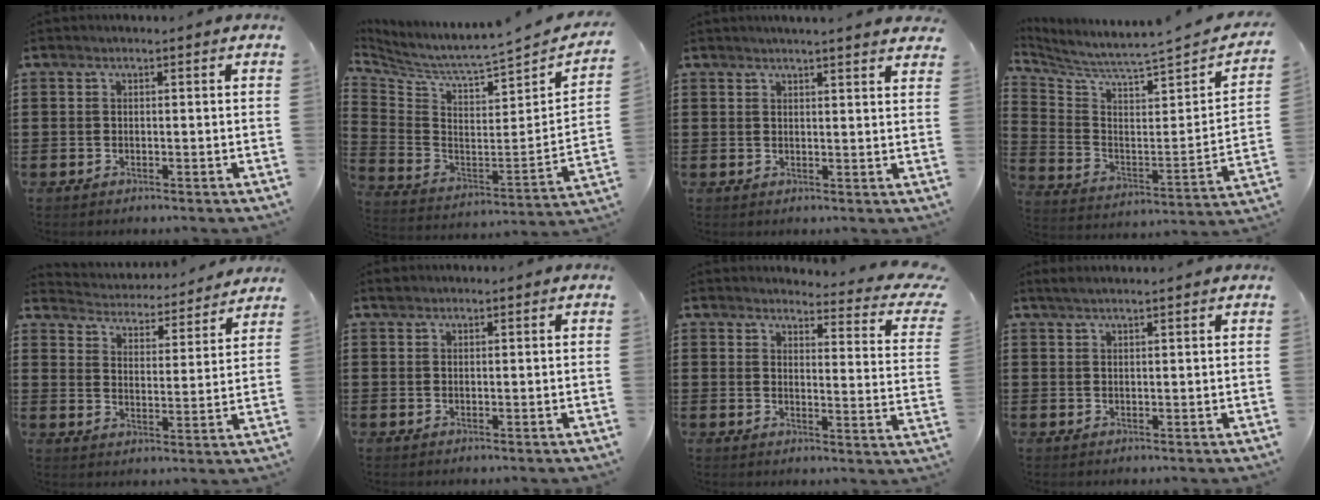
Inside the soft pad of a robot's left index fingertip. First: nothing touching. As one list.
[{"total": 4.0, "force": [3.7, -0.5, 1.5], "torque": [-0.054, -0.057, 0.053]}, {"total": 2.2, "force": [2.1, -0.2, 0.5], "torque": [-0.013, -0.004, 0.040]}, {"total": 4.2, "force": [3.9, -0.3, 1.6], "torque": [-0.056, -0.051, 0.056]}, {"total": 3.8, "force": [3.8, 0.0, -0.2], "torque": [-0.021, -0.034, 0.060]}, {"total": 0.6, "force": [0.5, 0.4, 0.1], "torque": [-0.005, 0.002, 0.011]}, {"total": 4.0, "force": [3.6, 0.4, 1.8], "torque": [-0.036, -0.027, 0.057]}, {"total": 1.7, "force": [1.4, 0.1, 0.8], "torque": [-0.018, 0.001, 0.027]}]